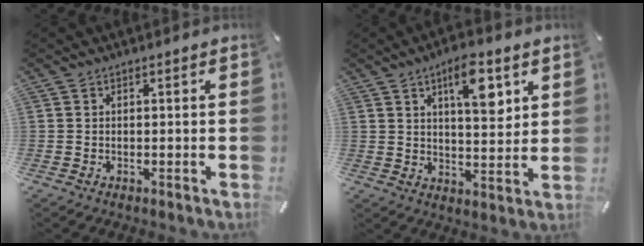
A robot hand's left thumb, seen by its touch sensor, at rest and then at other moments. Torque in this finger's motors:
{"motor_torque": [0.81, 0.94, 1.00, -0.89, 0.32]}